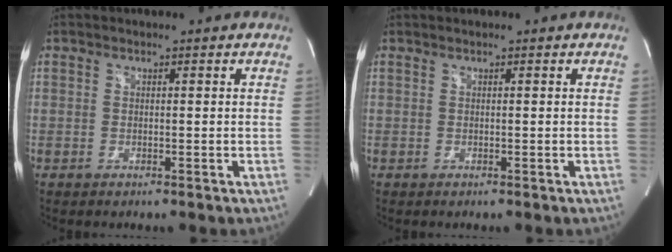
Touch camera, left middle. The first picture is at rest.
{"total": 0.0}